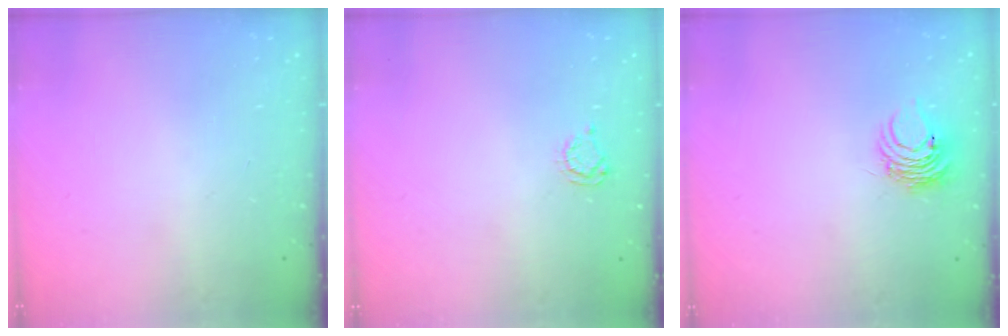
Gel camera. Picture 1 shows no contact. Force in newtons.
{"total": 3.5, "press": 3.5, "slide": 0.4}
{"total": 6.8, "press": 6.7, "slide": 0.8}